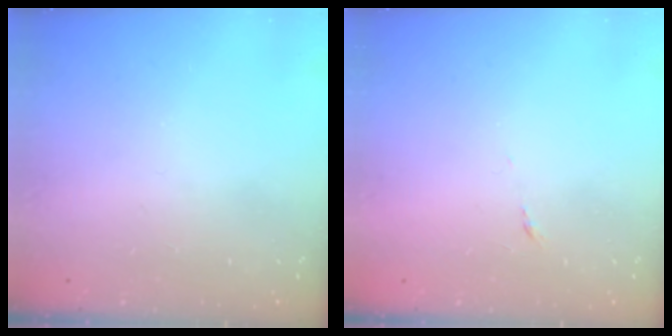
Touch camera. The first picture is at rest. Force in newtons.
{"total": 3.8, "press": 3.7, "slide": 0.9}